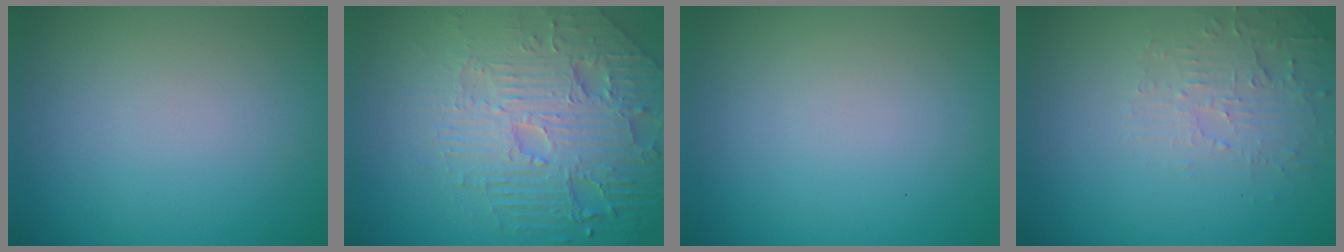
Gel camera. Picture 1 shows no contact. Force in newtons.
{"total": 7.9, "press": 5.7, "slide": 5.4}
{"total": 0.0}
{"total": 2.8, "press": 2.7, "slide": 0.6}